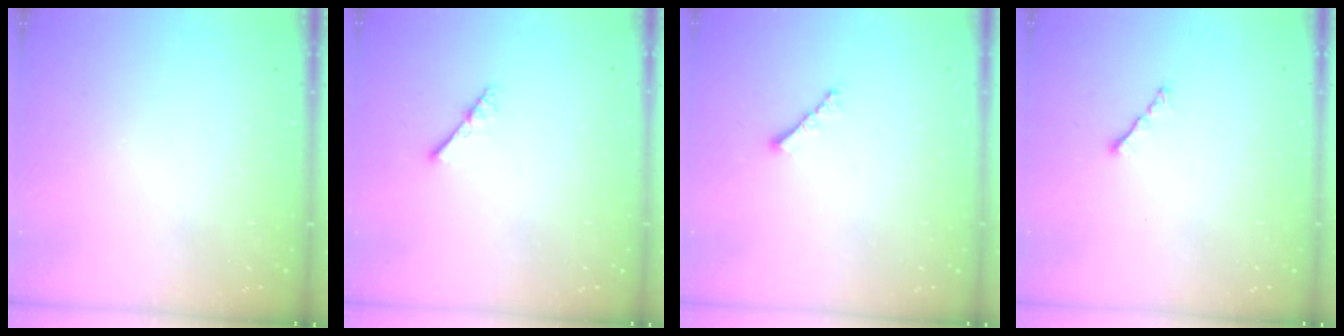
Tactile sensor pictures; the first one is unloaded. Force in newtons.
{"total": 2.5, "press": 2.5, "slide": 0.4}
{"total": 2.4, "press": 2.3, "slide": 0.6}
{"total": 2.3, "press": 2.2, "slide": 0.7}